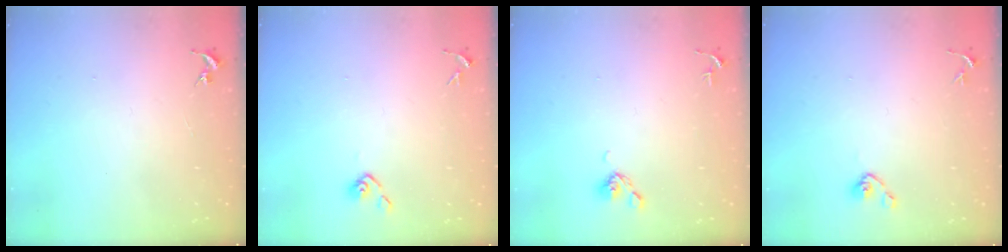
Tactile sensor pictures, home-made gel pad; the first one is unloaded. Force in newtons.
{"total": 3.6, "press": 3.6, "slide": 0.8}
{"total": 6.0, "press": 5.7, "slide": 1.8}
{"total": 4.8, "press": 4.4, "slide": 2.0}